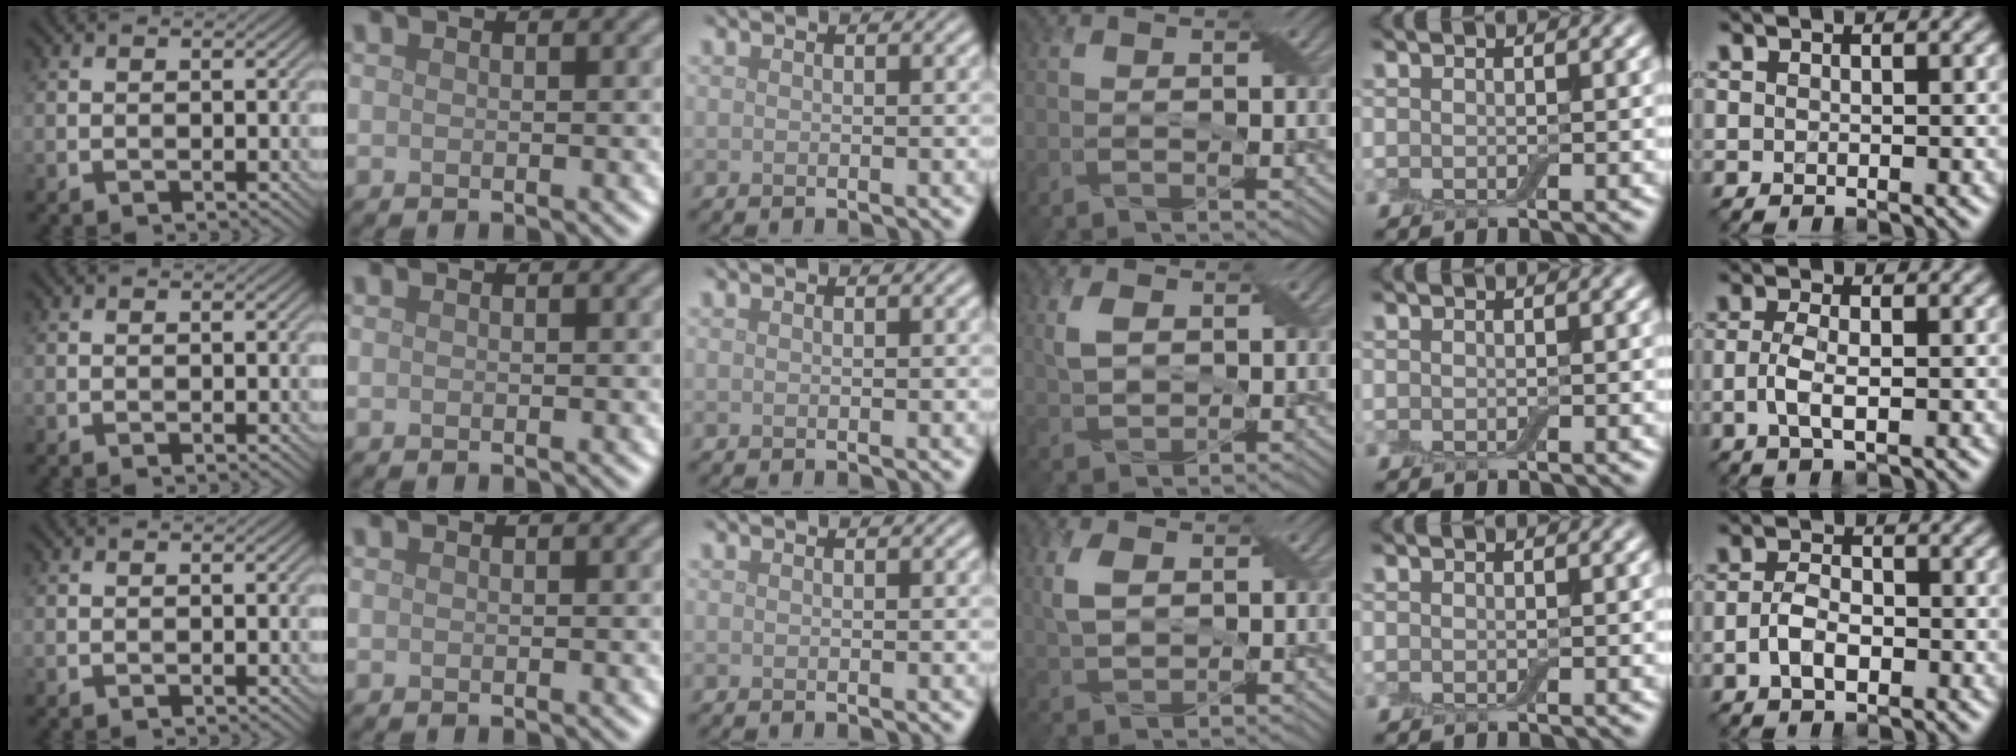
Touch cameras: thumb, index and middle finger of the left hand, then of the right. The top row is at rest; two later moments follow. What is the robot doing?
{"motion": "peel", "object": "adhesive wrap"}